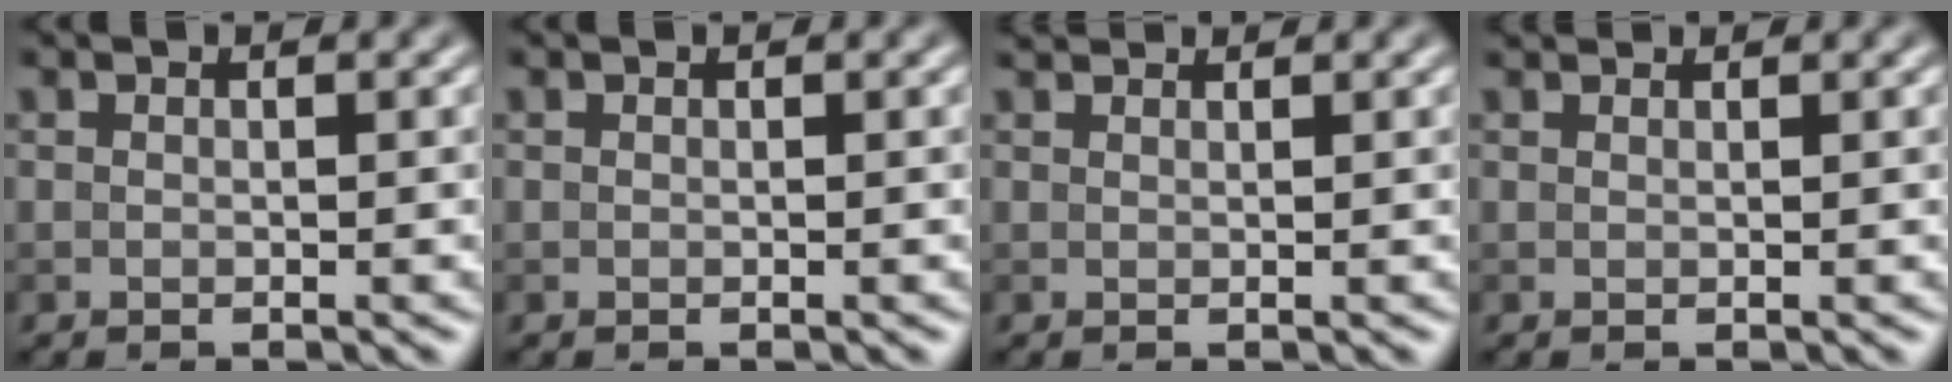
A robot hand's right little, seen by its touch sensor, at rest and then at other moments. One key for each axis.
{"total": 0.0}
{"total": 2.1, "fx": 2.0, "fy": 0.3, "fz": 0.6, "tx": -0.016, "ty": 0.002, "tz": 0.024}
{"total": 1.8, "fx": 1.7, "fy": 0.2, "fz": 0.5, "tx": -0.017, "ty": -0.002, "tz": 0.017}